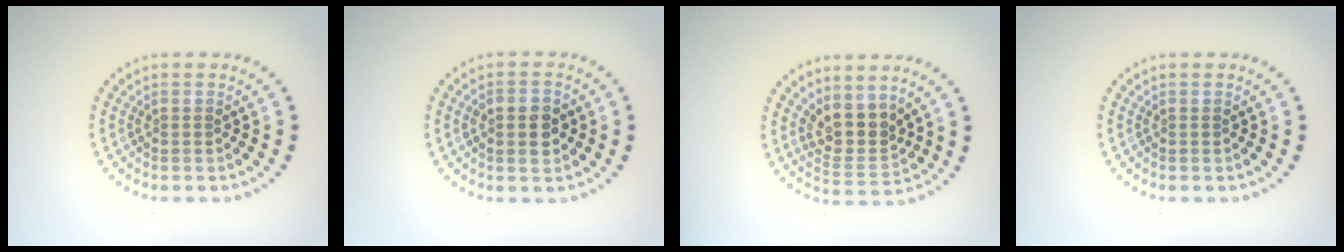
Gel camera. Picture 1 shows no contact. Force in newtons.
{"total": 3.3, "press": 3.3, "slide": 0.2}
{"total": 3.6, "press": 2.9, "slide": 2.1}
{"total": 0.0}